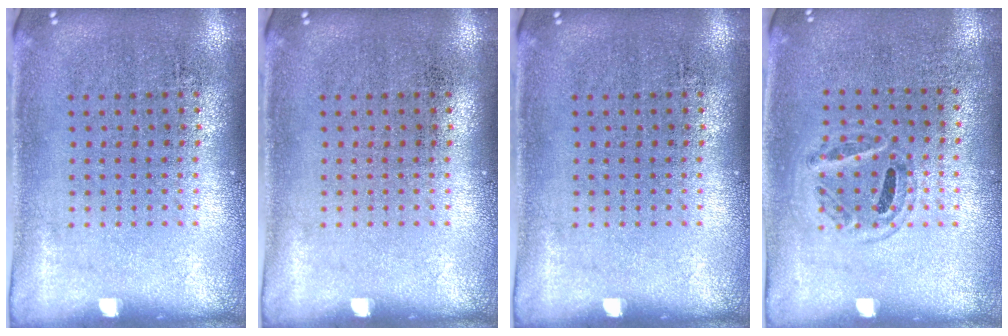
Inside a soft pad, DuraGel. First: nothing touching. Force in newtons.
{"total": 0.0}
{"total": 0.0}
{"total": 0.9, "press": 0.8, "slide": 0.5}